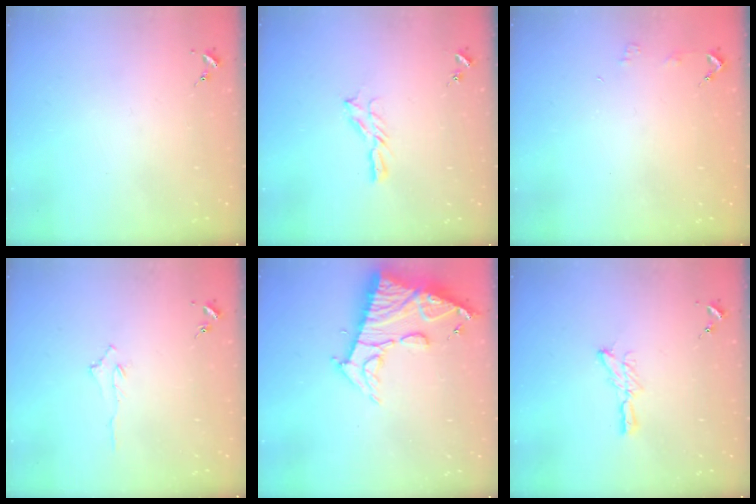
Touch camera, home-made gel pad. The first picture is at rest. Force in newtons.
{"total": 6.2, "press": 6.2, "slide": 0.1}
{"total": 2.9, "press": 2.9, "slide": 0.2}
{"total": 3.0, "press": 3.0, "slide": 0.5}
{"total": 16.0, "press": 15.9, "slide": 1.6}
{"total": 6.6, "press": 6.6, "slide": 0.2}